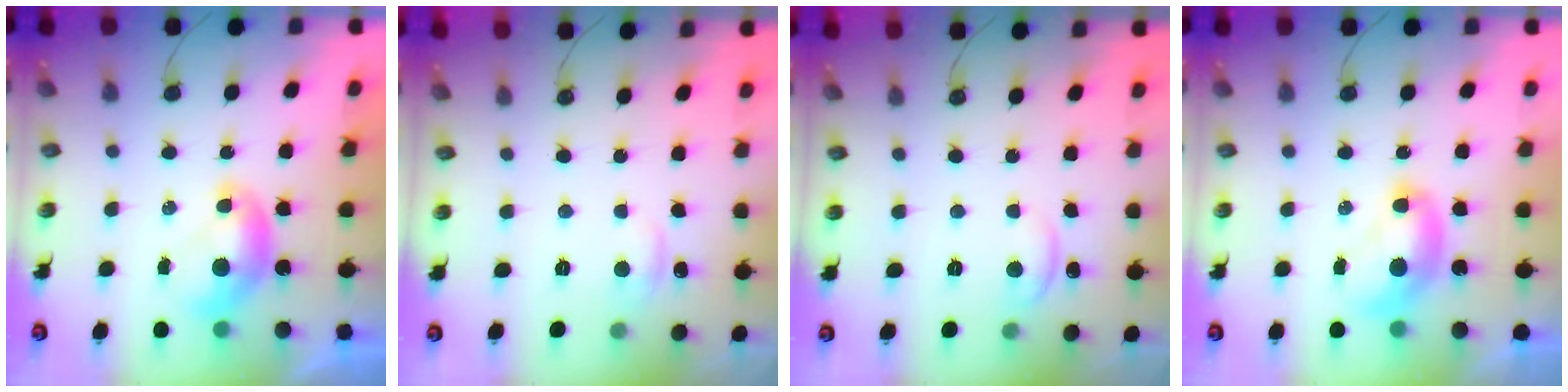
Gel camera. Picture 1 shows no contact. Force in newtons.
{"total": 1.5, "press": 1.3, "slide": 0.7}
{"total": 0.5, "press": 0.4, "slide": 0.3}
{"total": 2.0, "press": 2.0, "slide": 0.2}